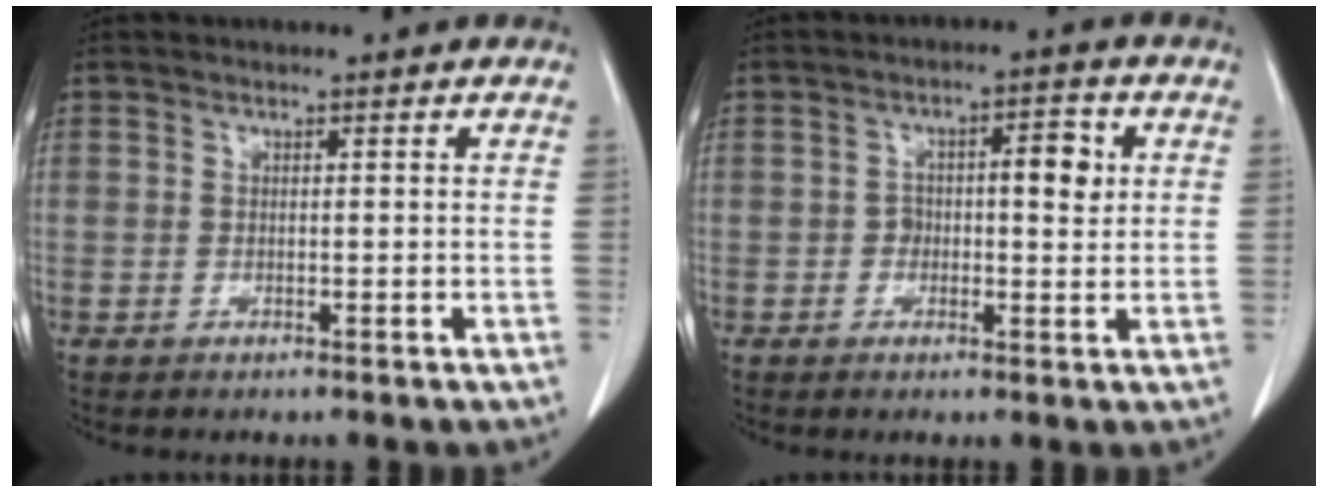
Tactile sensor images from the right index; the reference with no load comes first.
{"total": 5.0, "force": [0.8, 2.0, 4.4], "torque": [-0.065, 0.015, 0.013]}